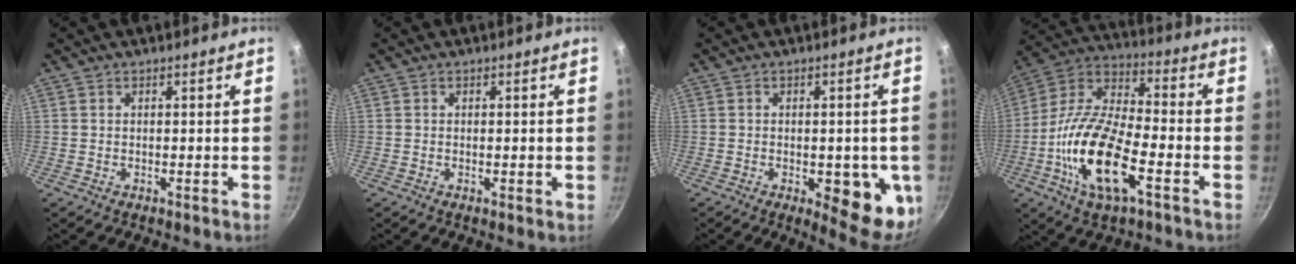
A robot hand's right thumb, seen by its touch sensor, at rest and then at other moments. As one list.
[{"total": 0.8, "force": [-0.2, 0.2, 0.7], "torque": [-0.011, -0.001, -0.004]}, {"total": 12.2, "force": [-3.0, 5.3, 10.5], "torque": [-0.091, -0.007, -0.032]}, {"total": 19.5, "force": [-6.6, 7.9, 16.5], "torque": [-0.319, 0.031, -0.141]}]